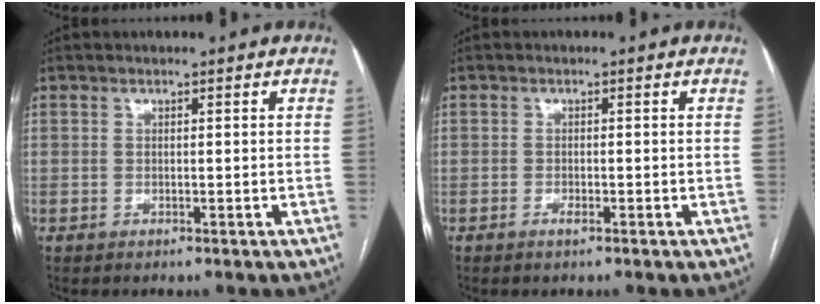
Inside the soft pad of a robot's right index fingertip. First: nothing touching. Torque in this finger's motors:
{"motor_torque": [-0.04, 0.09, -0.09, -0.01]}